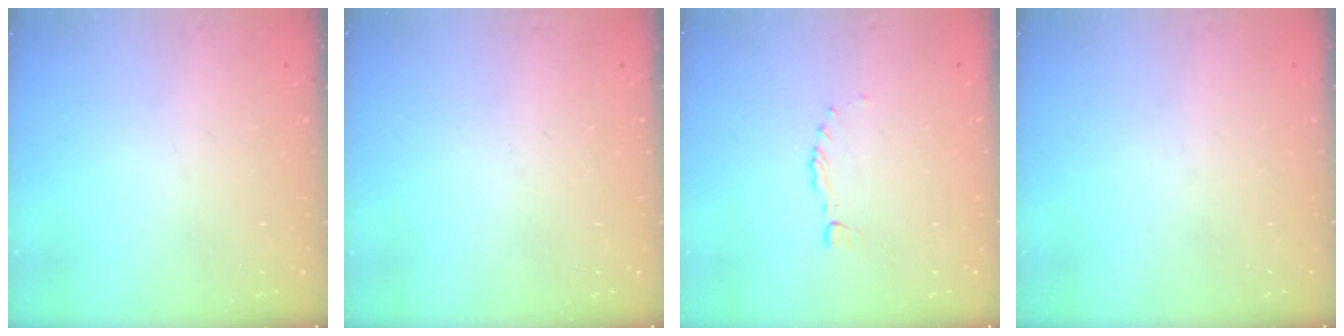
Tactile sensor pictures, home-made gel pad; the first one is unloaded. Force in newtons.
{"total": 0.0}
{"total": 0.0}
{"total": 0.0}